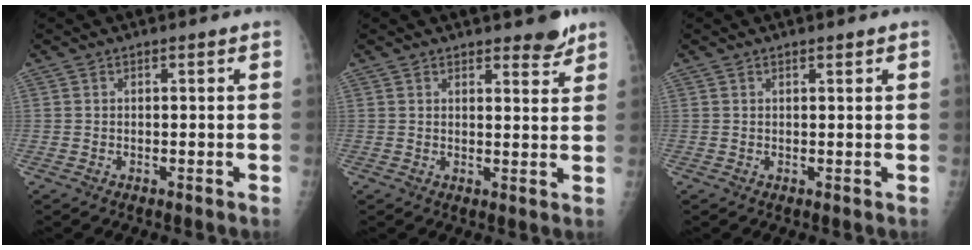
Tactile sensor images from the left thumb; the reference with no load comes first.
{"total": 3.8, "force": [3.1, 1.3, 1.7], "torque": [-0.003, -0.022, 0.042]}
{"total": 0.7, "force": [0.6, 0.2, 0.4], "torque": [-0.005, -0.003, 0.010]}